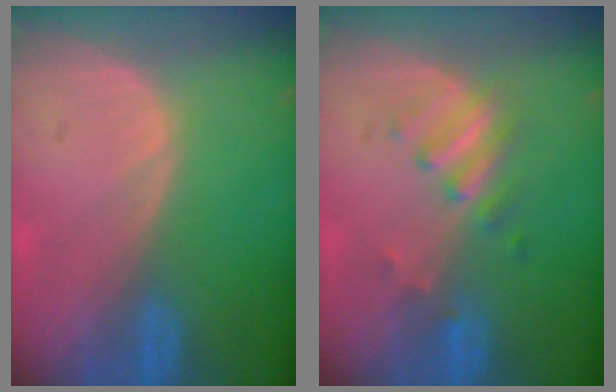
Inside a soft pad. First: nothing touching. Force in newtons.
{"total": 3.6, "press": 3.6, "slide": 0.5}